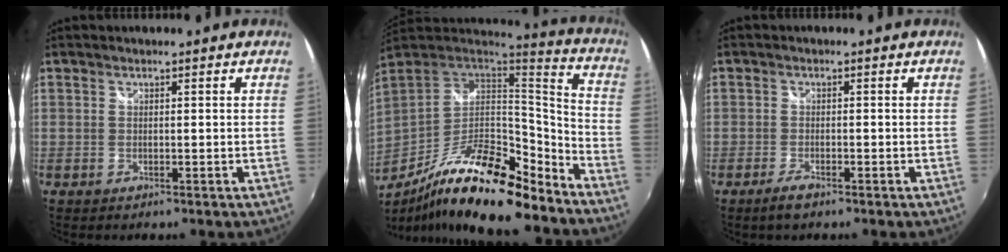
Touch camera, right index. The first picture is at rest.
{"total": 22.8, "force": [-15.4, 5.9, 15.7], "torque": [-0.280, -0.028, -0.268]}
{"total": 2.4, "force": [-1.8, 1.0, 1.3], "torque": [-0.034, -0.005, -0.039]}